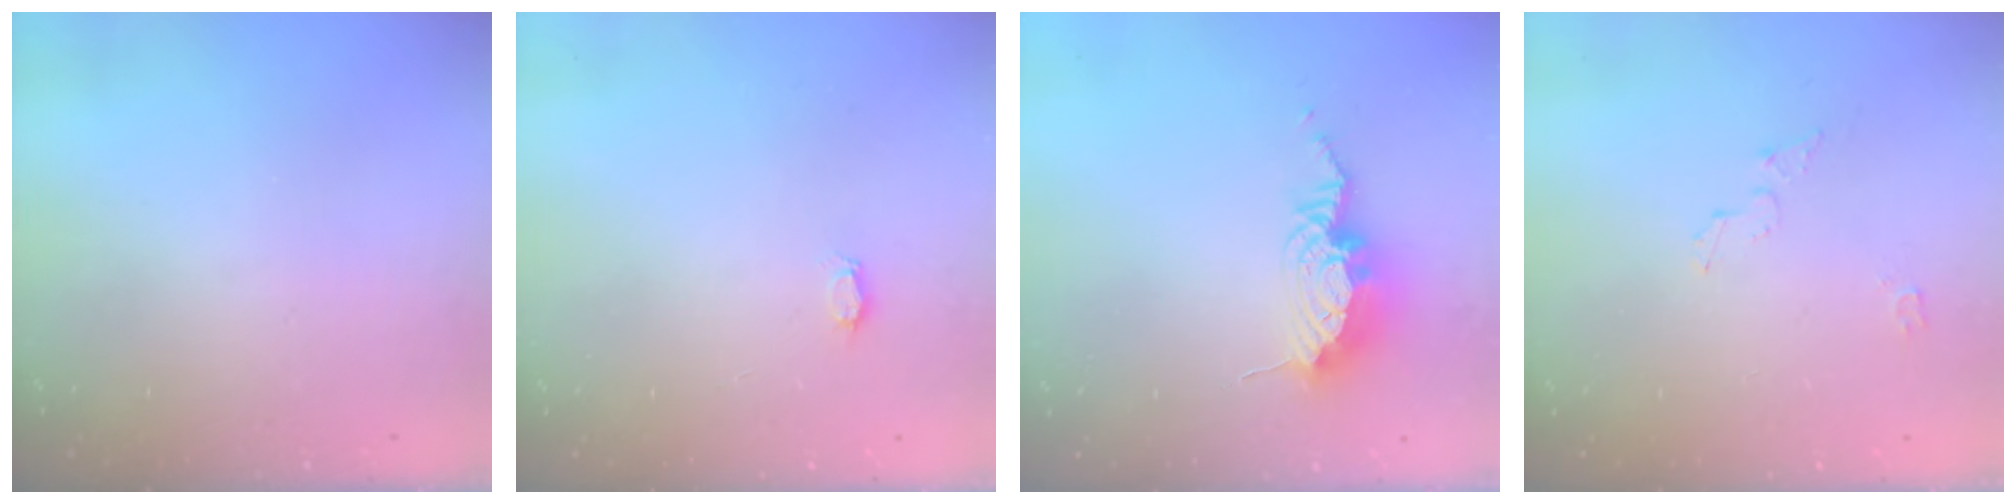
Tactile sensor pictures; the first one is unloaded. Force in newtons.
{"total": 2.3, "press": 2.3, "slide": 0.3}
{"total": 10.9, "press": 10.8, "slide": 1.3}
{"total": 3.8, "press": 3.8, "slide": 0.4}